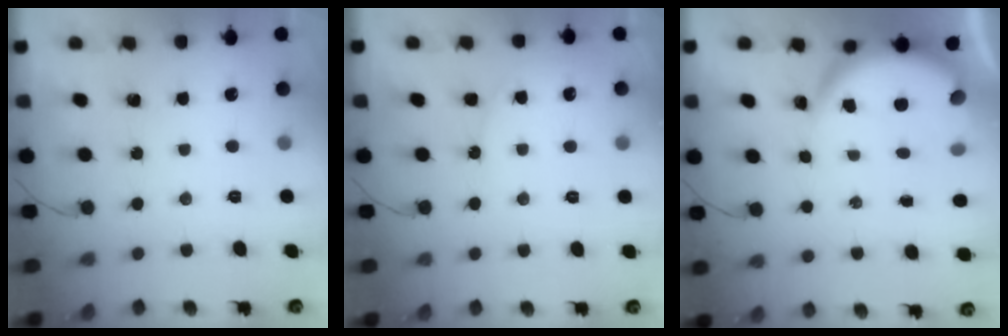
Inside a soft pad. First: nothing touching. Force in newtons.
{"total": 3.9, "press": 3.9, "slide": 0.5}
{"total": 4.7, "press": 4.7, "slide": 0.3}